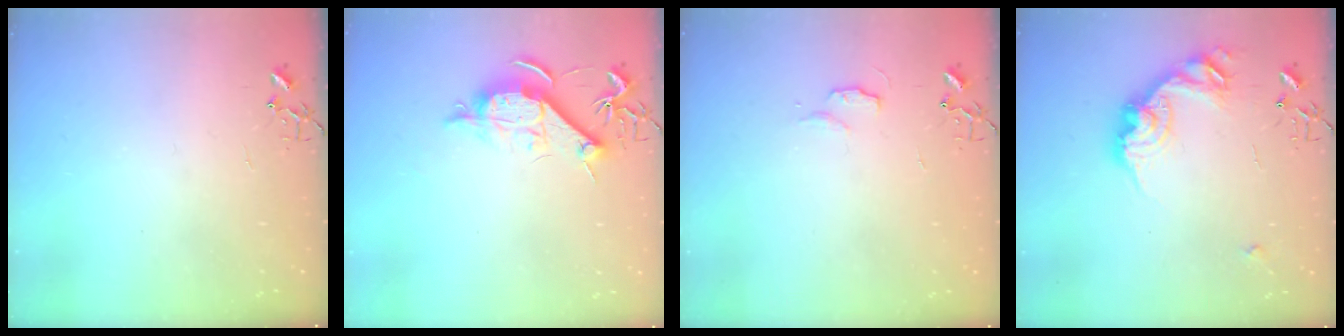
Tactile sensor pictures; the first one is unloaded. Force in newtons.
{"total": 10.6, "press": 10.6, "slide": 0.8}
{"total": 4.9, "press": 4.9, "slide": 0.6}
{"total": 16.0, "press": 16.0, "slide": 0.3}